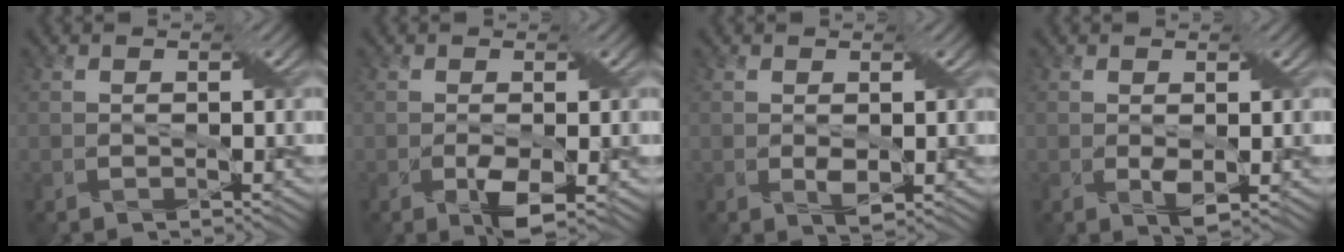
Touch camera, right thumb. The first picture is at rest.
{"total": 3.2, "force": [-0.9, 1.2, 2.8], "torque": [-0.056, -0.010, -0.013]}
{"total": 1.7, "force": [0.1, 0.9, 1.4], "torque": [-0.030, -0.004, 0.006]}
{"total": 1.8, "force": [0.1, 0.8, 1.6], "torque": [-0.034, -0.005, 0.007]}